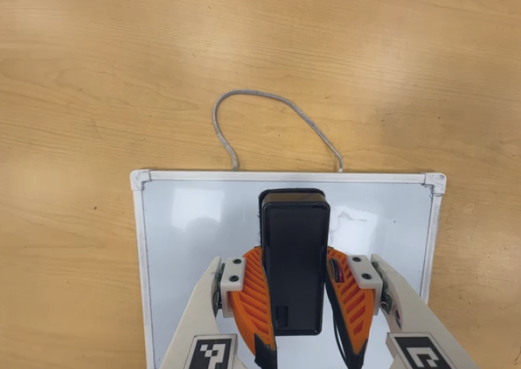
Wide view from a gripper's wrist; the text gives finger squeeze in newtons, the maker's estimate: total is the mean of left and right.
{"total": 8.1, "left": 6.5, "right": 9.7}